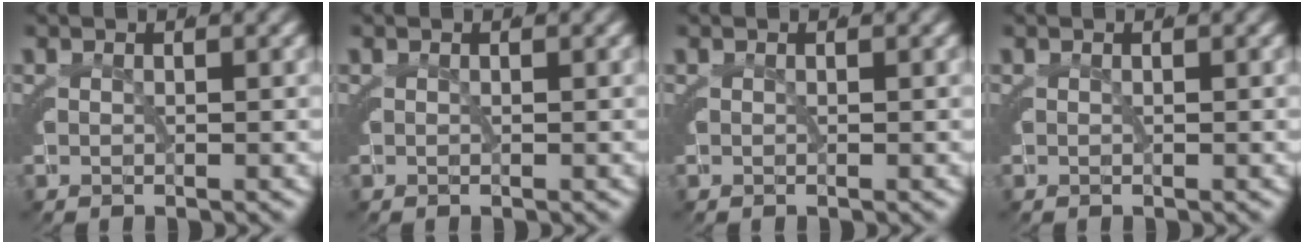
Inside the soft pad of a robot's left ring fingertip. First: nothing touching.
{"total": 0.0}
{"total": 0.0}
{"total": 0.0}